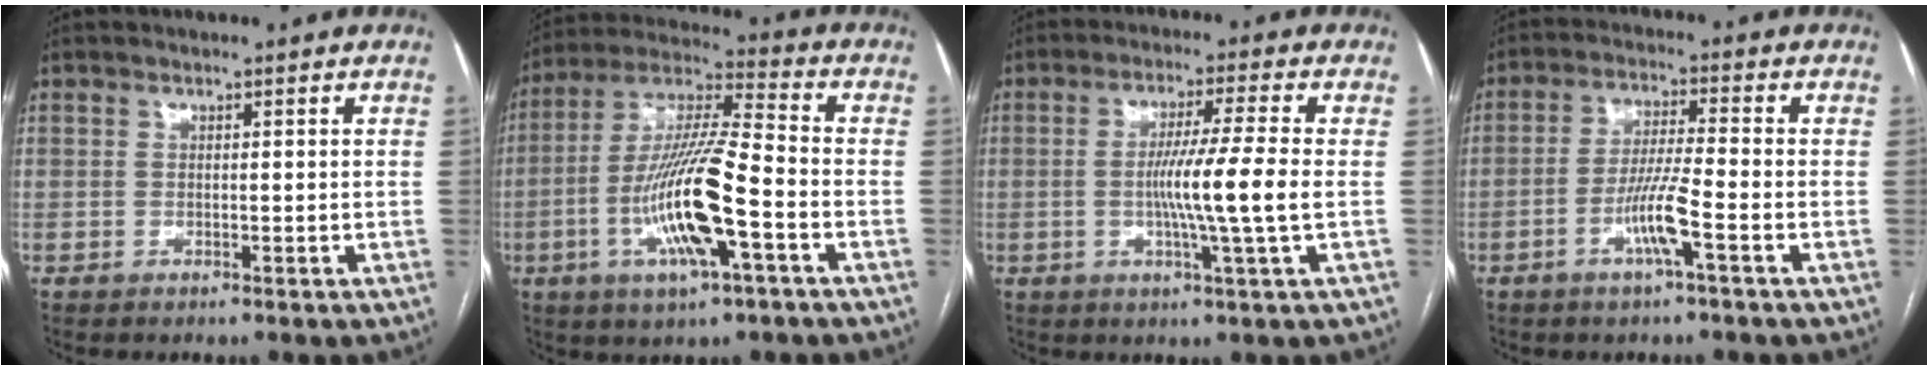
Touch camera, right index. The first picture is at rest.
{"total": 16.1, "force": [-4.9, 1.9, 15.2], "torque": [-0.303, -0.004, -0.087]}
{"total": 8.8, "force": [-0.9, -1.4, 8.6], "torque": [-0.154, -0.009, -0.017]}
{"total": 6.7, "force": [-2.8, -0.2, 6.1], "torque": [-0.121, -0.002, -0.054]}